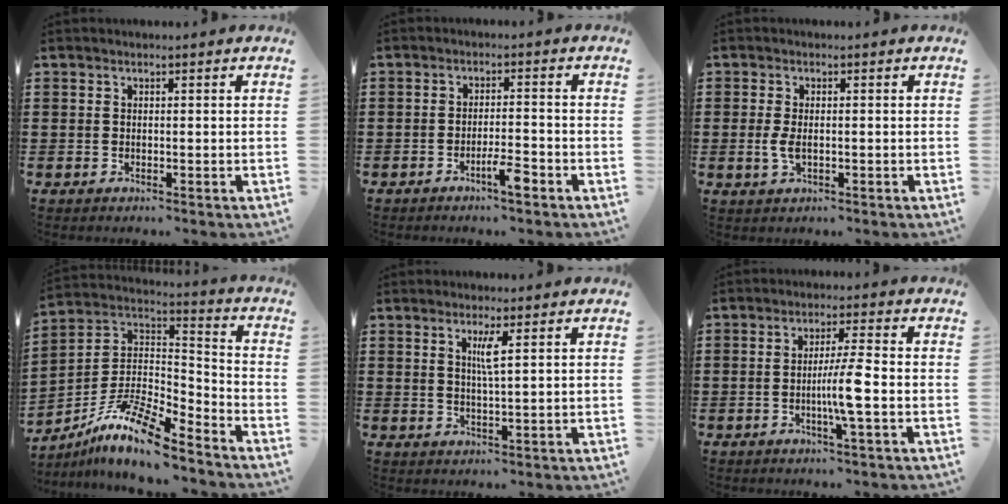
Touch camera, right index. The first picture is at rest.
{"total": 4.1, "force": [-2.7, 0.5, 3.1], "torque": [-0.058, 0.000, -0.049]}
{"total": 2.8, "force": [-0.3, 1.3, 2.5], "torque": [-0.064, -0.005, -0.010]}
{"total": 11.4, "force": [-9.0, 2.4, 6.5], "torque": [-0.134, 0.015, -0.182]}
{"total": 2.7, "force": [1.0, -0.1, 2.5], "torque": [-0.052, -0.003, 0.015]}
{"total": 5.4, "force": [-1.3, -0.4, 5.2], "torque": [-0.090, -0.007, -0.027]}